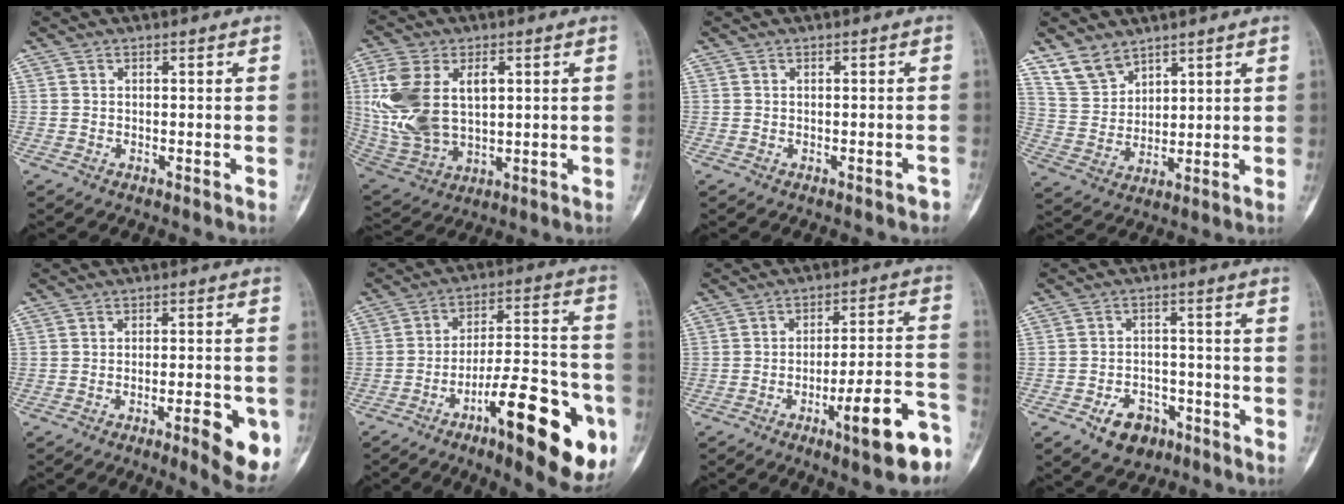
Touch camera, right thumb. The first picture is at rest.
{"total": 16.9, "force": [3.1, 10.4, 12.9], "torque": [-0.268, -0.005, 0.071]}
{"total": 1.0, "force": [-0.7, 0.4, 0.6], "torque": [-0.007, 0.005, -0.008]}
{"total": 7.1, "force": [5.6, 3.9, 1.8], "torque": [-0.023, -0.029, 0.126]}
{"total": 9.6, "force": [-4.0, 2.4, 8.4], "torque": [-0.102, 0.008, -0.049]}
{"total": 22.8, "force": [-10.1, 6.6, 19.3], "torque": [-0.250, 0.054, -0.146]}
{"total": 14.1, "force": [-7.3, 2.8, 11.8], "torque": [-0.157, 0.052, -0.101]}
{"total": 7.4, "force": [-4.1, 5.1, 3.4], "torque": [-0.031, 0.031, -0.061]}